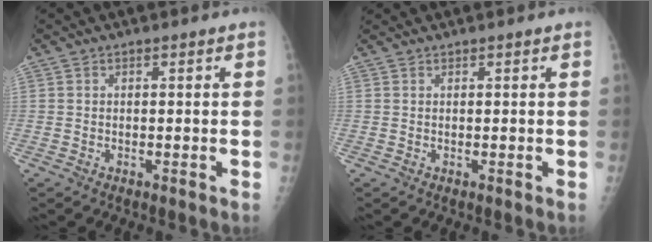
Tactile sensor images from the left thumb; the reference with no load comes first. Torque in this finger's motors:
{"motor_torque": [0.00, 0.00, 0.07, 0.07, 0.00]}